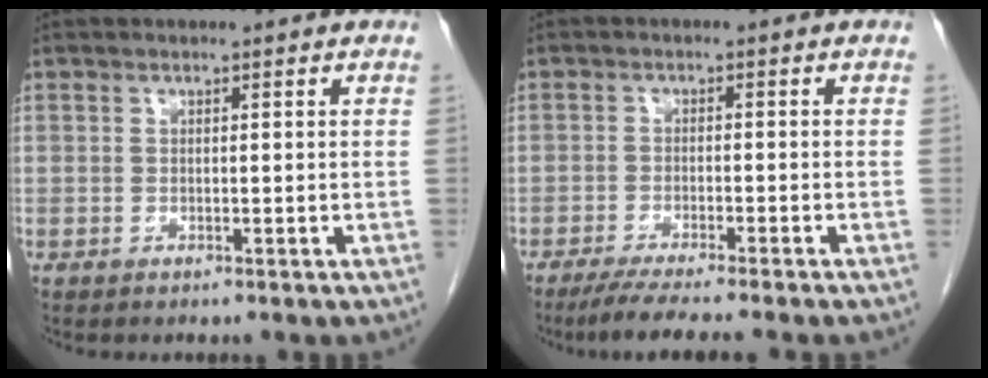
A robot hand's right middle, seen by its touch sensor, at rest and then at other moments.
{"total": 7.5, "force": [-6.2, -0.6, 4.1], "torque": [-0.054, -0.020, -0.099]}